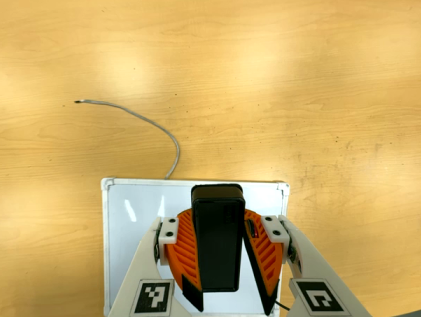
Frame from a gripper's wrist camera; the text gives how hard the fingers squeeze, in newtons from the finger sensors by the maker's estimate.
{"total": 10.3, "left": 9.6, "right": 11.1}